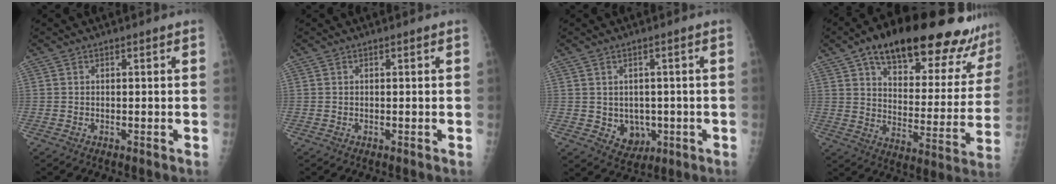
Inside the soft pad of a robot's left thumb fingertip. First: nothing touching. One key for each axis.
{"total": 0.0}
{"total": 5.7, "fx": -1.0, "fy": 4.7, "fz": 3.1, "tx": -0.017, "ty": 0.001, "tz": 0.001}
{"total": 28.4, "fx": 20.8, "fy": 10.0, "fz": 16.5, "tx": -0.201, "ty": -0.062, "tz": 0.286}